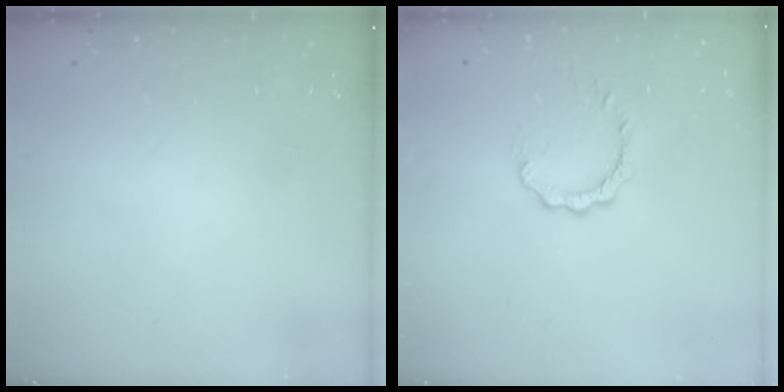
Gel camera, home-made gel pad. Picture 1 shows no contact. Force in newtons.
{"total": 4.0, "press": 4.0, "slide": 0.4}